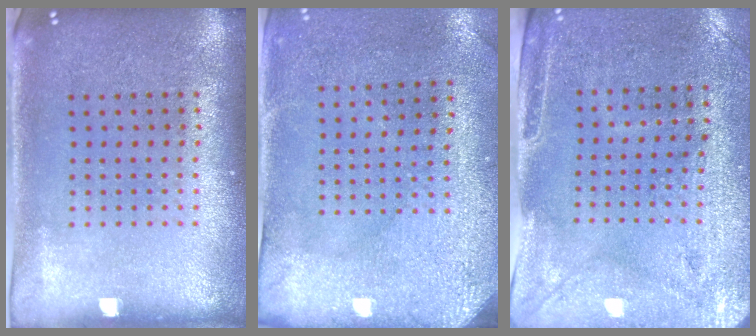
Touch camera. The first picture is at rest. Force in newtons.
{"total": 3.0, "press": 2.4, "slide": 1.7}
{"total": 3.0, "press": 2.5, "slide": 1.5}